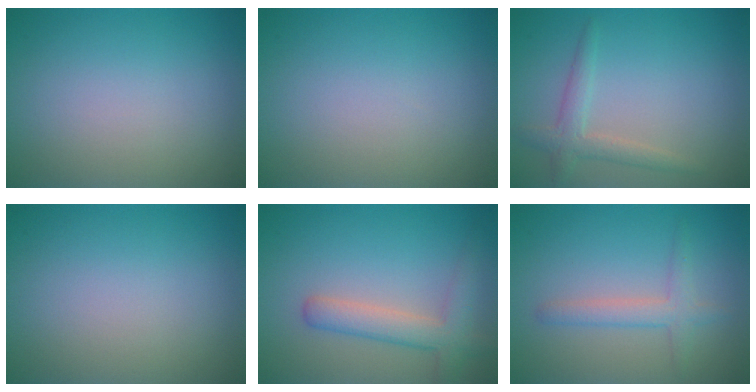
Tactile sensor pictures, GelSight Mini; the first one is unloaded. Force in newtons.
{"total": 0.0}
{"total": 2.3, "press": 2.3, "slide": 0.1}
{"total": 0.0}
{"total": 3.6, "press": 3.6, "slide": 0.3}
{"total": 2.4, "press": 2.4, "slide": 0.0}